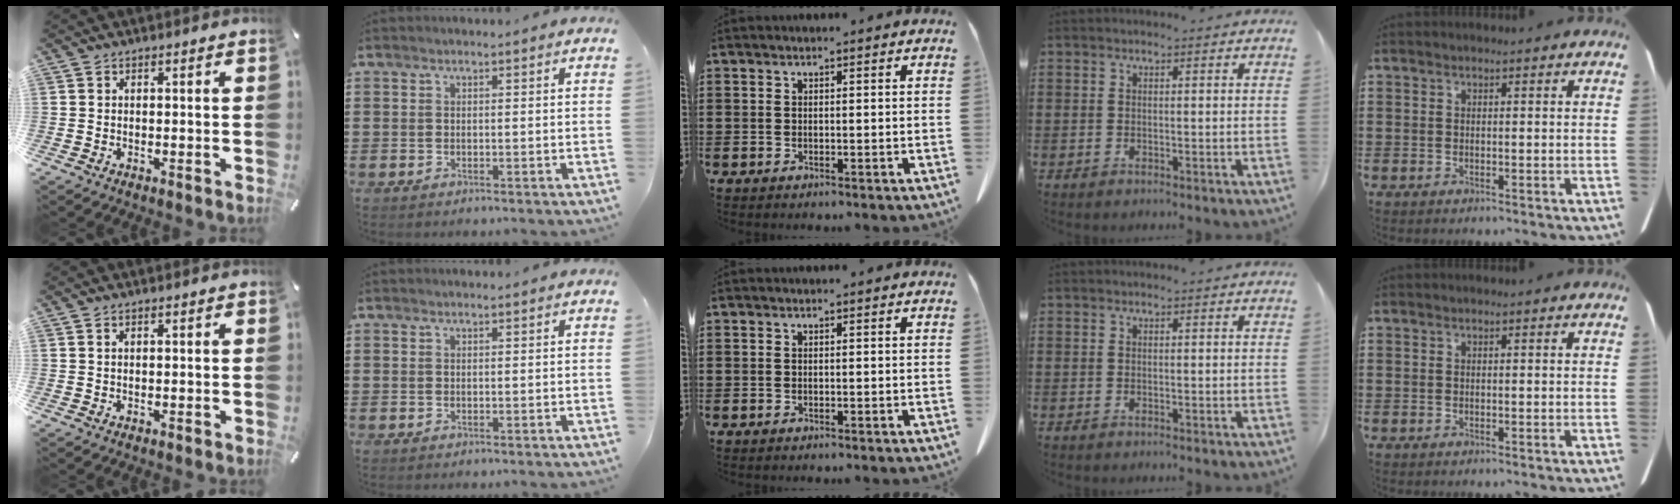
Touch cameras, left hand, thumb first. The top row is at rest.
{"thumb": {"total": 0.7, "force": [0.2, 0.3, 0.6], "torque": [-0.010, 0.002, 0.003]}}